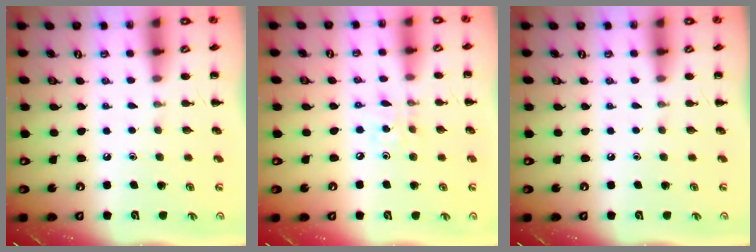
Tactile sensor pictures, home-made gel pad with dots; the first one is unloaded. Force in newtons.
{"total": 3.1, "press": 3.1, "slide": 0.4}
{"total": 0.0}